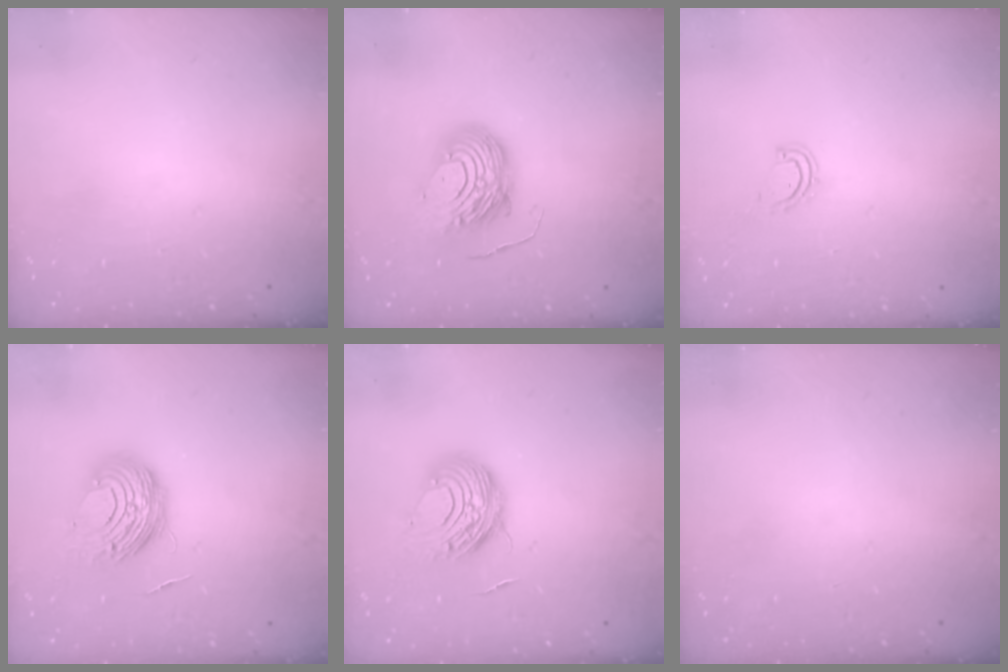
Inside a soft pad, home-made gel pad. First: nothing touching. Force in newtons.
{"total": 10.4, "press": 10.3, "slide": 1.1}
{"total": 4.7, "press": 4.4, "slide": 1.6}
{"total": 11.3, "press": 11.2, "slide": 1.2}
{"total": 9.5, "press": 9.5, "slide": 0.7}
{"total": 0.0}